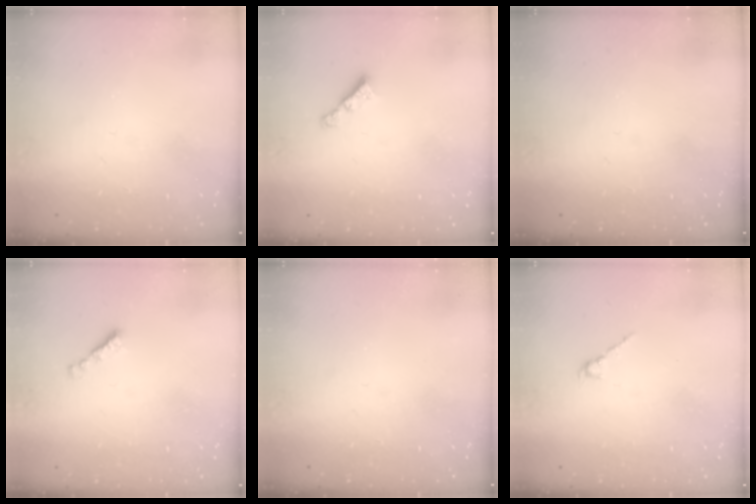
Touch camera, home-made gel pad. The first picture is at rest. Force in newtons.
{"total": 3.5, "press": 3.5, "slide": 0.6}
{"total": 0.0}
{"total": 1.8, "press": 1.7, "slide": 0.6}
{"total": 0.0}
{"total": 1.3, "press": 1.2, "slide": 0.5}